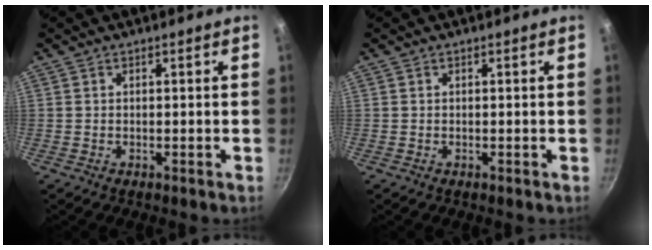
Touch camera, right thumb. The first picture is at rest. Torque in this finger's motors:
{"motor_torque": [-0.09, -0.07, 0.06, 0.06, 0.00]}